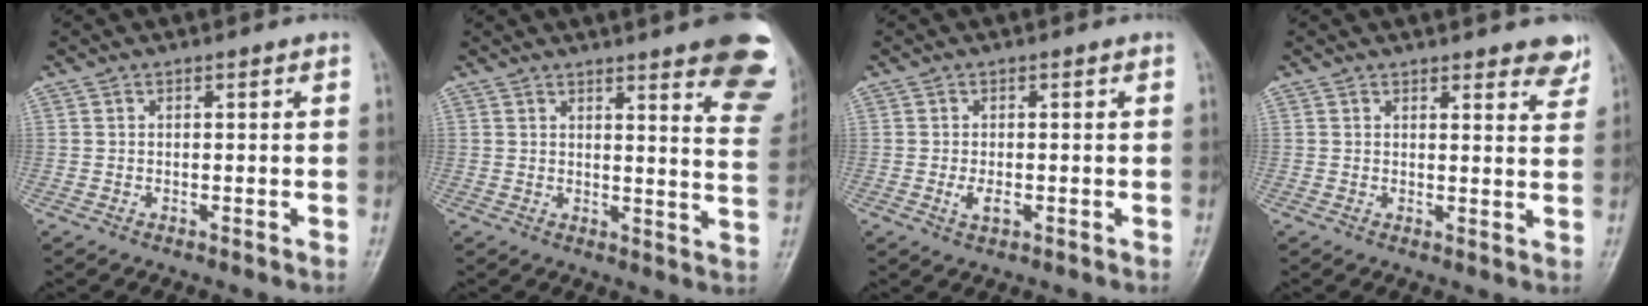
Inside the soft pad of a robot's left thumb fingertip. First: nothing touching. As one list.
[{"total": 17.7, "force": [11.5, 3.4, 13.1], "torque": [-0.136, -0.053, 0.122]}, {"total": 2.4, "force": [-0.5, 1.3, 2.0], "torque": [-0.038, -0.003, -0.008]}, {"total": 6.0, "force": [4.8, 1.8, 3.0], "torque": [-0.007, -0.025, 0.050]}]